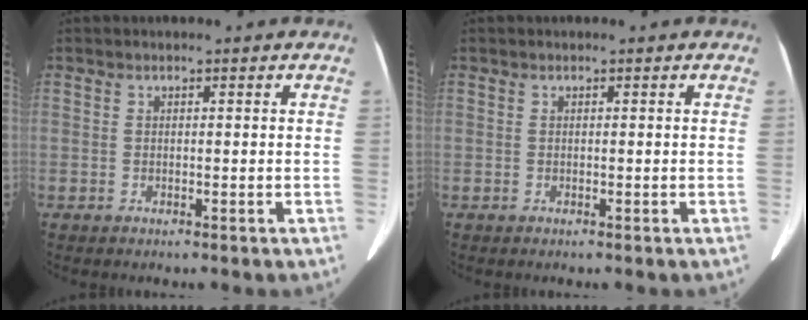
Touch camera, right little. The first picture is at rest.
{"total": 0.0}